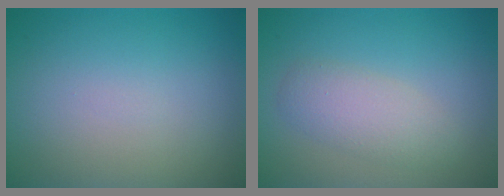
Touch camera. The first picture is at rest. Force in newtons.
{"total": 3.0, "press": 3.0, "slide": 0.3}